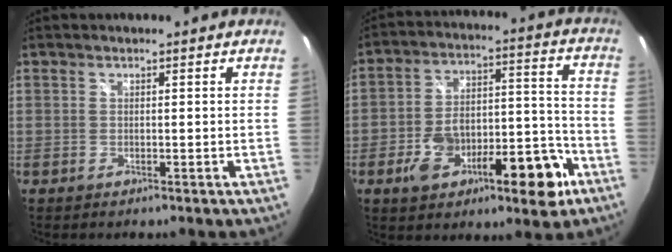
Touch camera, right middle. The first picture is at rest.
{"total": 17.0, "force": [-8.8, 7.1, 12.8], "torque": [-0.211, 0.014, -0.128]}